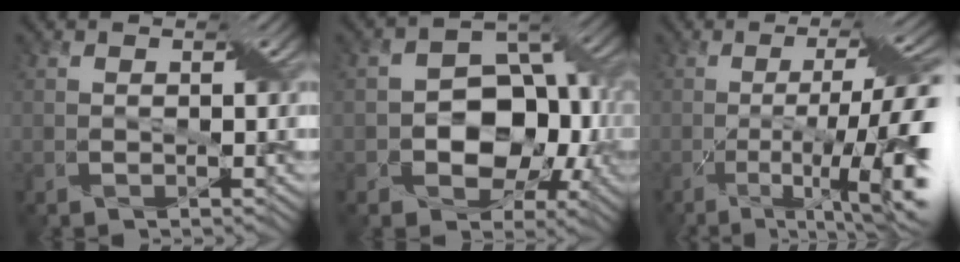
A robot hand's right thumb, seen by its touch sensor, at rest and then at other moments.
{"total": 10.9, "force": [-1.7, 8.0, 7.2], "torque": [-0.098, 0.000, -0.041]}
{"total": 15.6, "force": [-4.2, 4.3, 14.4], "torque": [-0.210, -0.005, -0.055]}